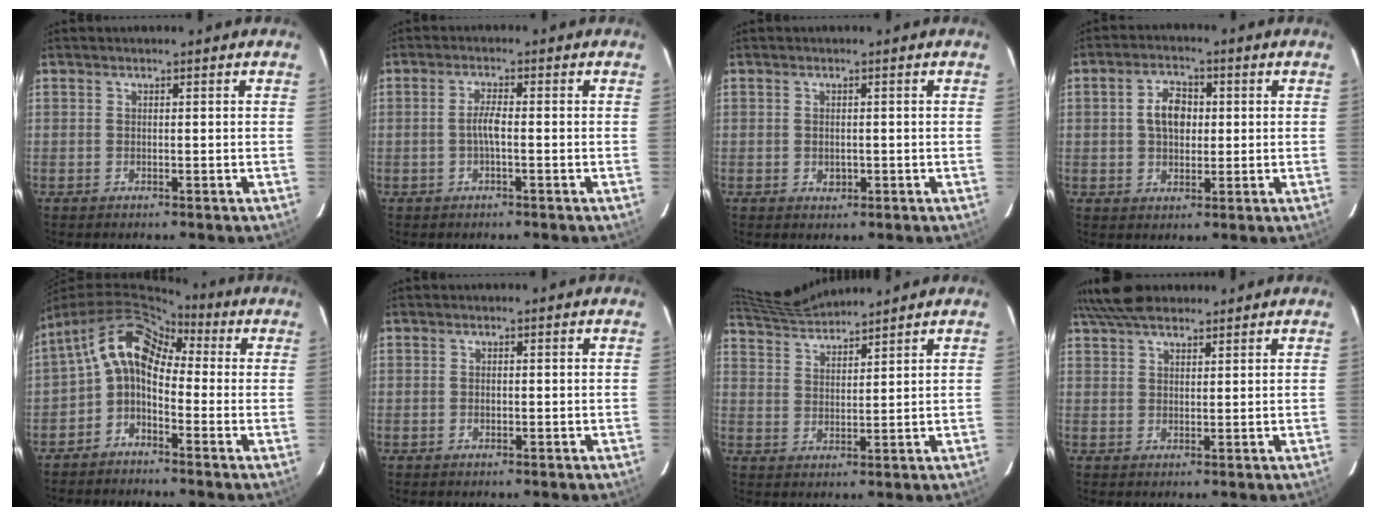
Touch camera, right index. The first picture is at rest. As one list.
[{"total": 2.5, "force": [-0.7, 0.2, 2.4], "torque": [-0.049, 0.003, -0.013]}, {"total": 1.7, "force": [-0.3, 1.4, 0.9], "torque": [-0.013, 0.000, -0.003]}, {"total": 6.2, "force": [0.8, 4.2, 4.4], "torque": [-0.079, 0.015, 0.016]}, {"total": 7.3, "force": [0.0, 4.6, 5.6], "torque": [-0.100, 0.024, -0.013]}, {"total": 0.6, "force": [-0.1, 0.4, 0.4], "torque": [-0.007, 0.001, -0.001]}, {"total": 8.1, "force": [8.0, -0.6, 1.2], "torque": [-0.031, 0.001, 0.147]}, {"total": 6.8, "force": [6.1, 1.9, 2.4], "torque": [-0.052, 0.024, 0.111]}]